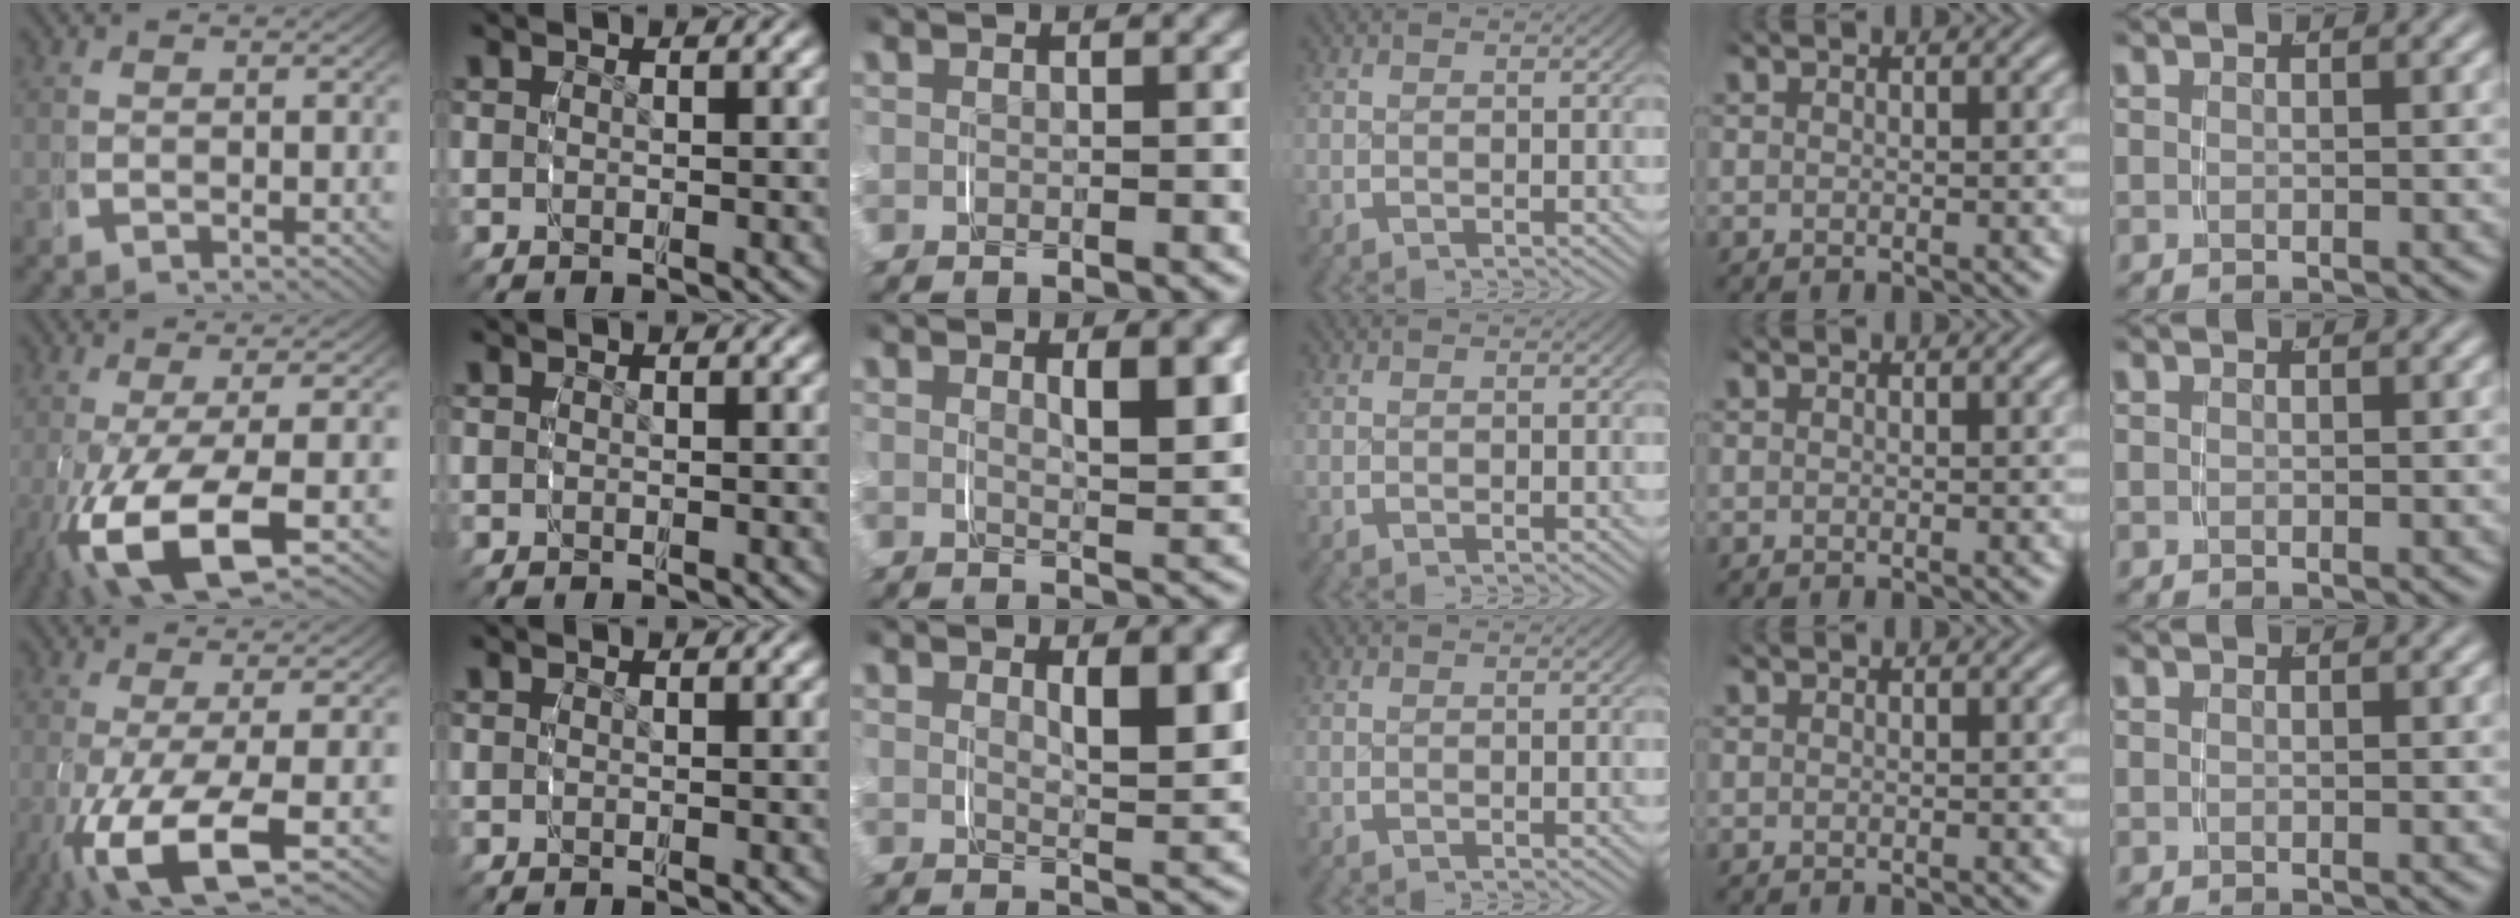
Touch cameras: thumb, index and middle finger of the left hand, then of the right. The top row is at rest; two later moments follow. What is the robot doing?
{"motion": "grasp_and_lifting", "object": "phone"}